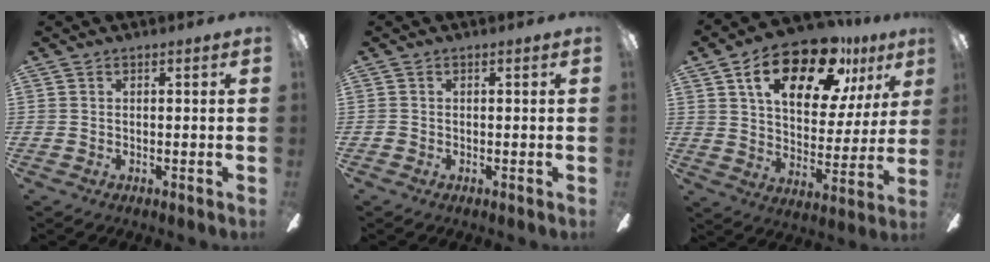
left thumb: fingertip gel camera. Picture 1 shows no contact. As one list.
[{"total": 0.6, "force": [-0.4, 0.4, 0.1], "torque": [-0.001, 0.002, -0.008]}, {"total": 21.1, "force": [11.9, 10.4, 14.1], "torque": [-0.222, -0.042, 0.197]}]